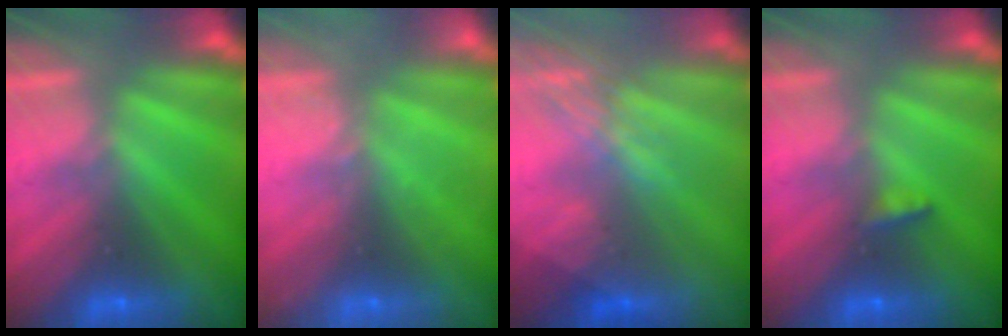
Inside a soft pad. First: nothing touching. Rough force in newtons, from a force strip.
{"total": 2.3}
{"total": 2.7}
{"total": 2.9}